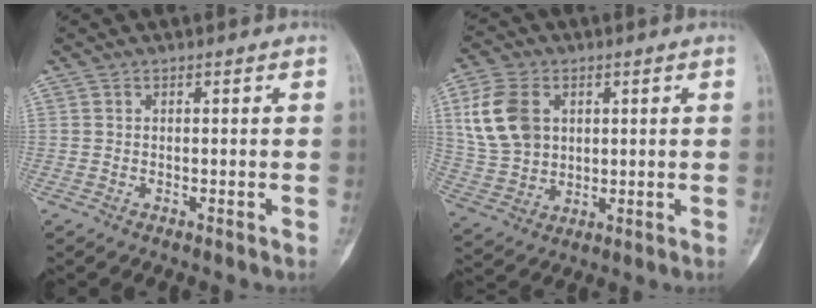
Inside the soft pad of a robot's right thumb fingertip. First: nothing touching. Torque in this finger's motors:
{"motor_torque": [-0.18, 0.67, 1.36, 0.16, 0.10]}